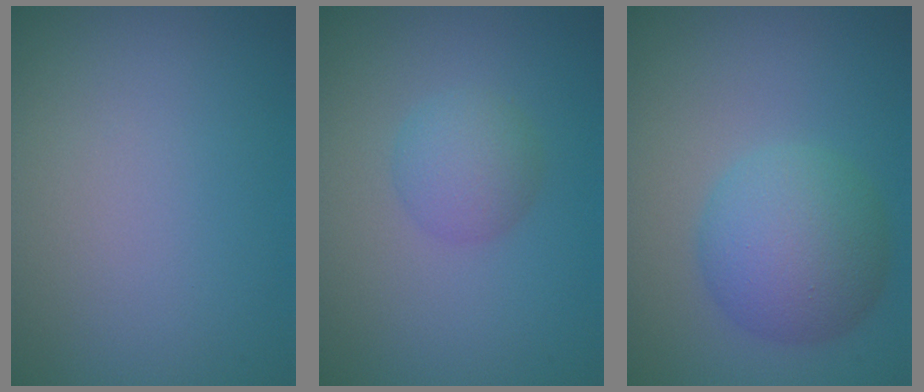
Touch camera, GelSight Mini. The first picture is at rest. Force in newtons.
{"total": 2.5, "press": 2.5, "slide": 0.1}
{"total": 6.0, "press": 6.0, "slide": 0.1}